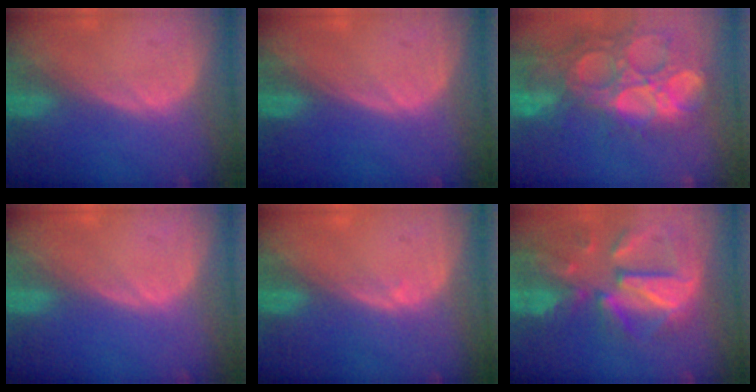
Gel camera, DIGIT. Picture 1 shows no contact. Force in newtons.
{"total": 0.0}
{"total": 15.4, "press": 12.8, "slide": 8.6}
{"total": 0.0}
{"total": 0.8, "press": 0.6, "slide": 0.6}
{"total": 11.9, "press": 10.4, "slide": 5.7}